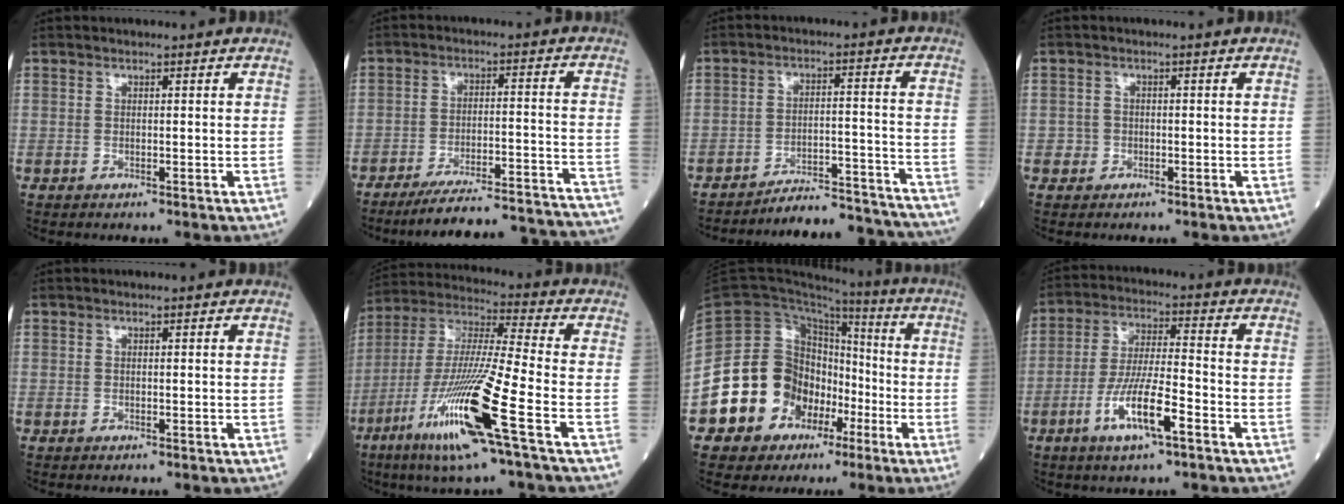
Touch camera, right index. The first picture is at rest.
{"total": 24.3, "force": [-22.9, 0.3, 8.0], "torque": [-0.062, -0.009, -0.301]}
{"total": 16.0, "force": [-15.8, 0.8, 2.5], "torque": [-0.015, 0.022, -0.207]}
{"total": 1.2, "force": [-0.1, 1.2, -0.1], "torque": [0.010, 0.009, -0.007]}
{"total": 0.0}
{"total": 17.8, "force": [-8.0, -0.5, 15.9], "torque": [-0.340, -0.036, -0.157]}
{"total": 15.2, "force": [-5.2, 12.3, 7.2], "torque": [-0.128, 0.061, -0.081]}
{"total": 9.7, "force": [-4.5, 1.3, 8.5], "torque": [-0.168, -0.007, -0.083]}